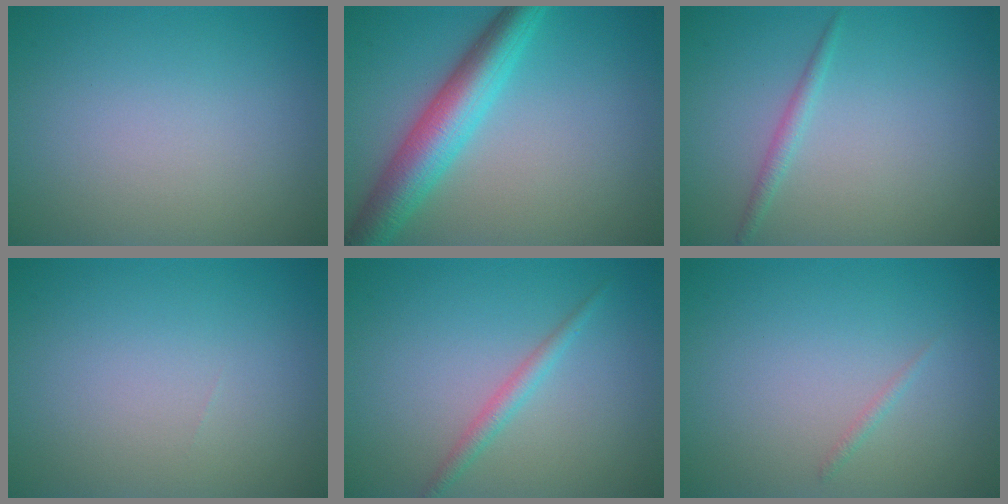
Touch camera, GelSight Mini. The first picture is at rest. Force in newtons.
{"total": 6.4, "press": 6.4, "slide": 0.1}
{"total": 1.1, "press": 1.1, "slide": 0.0}
{"total": 0.0}
{"total": 1.6, "press": 1.6, "slide": 0.0}
{"total": 0.5, "press": 0.5, "slide": 0.0}